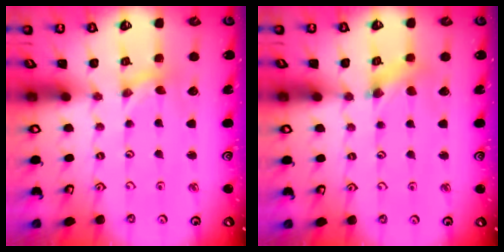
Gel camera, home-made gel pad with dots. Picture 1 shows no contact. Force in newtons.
{"total": 2.9, "press": 2.9, "slide": 0.3}